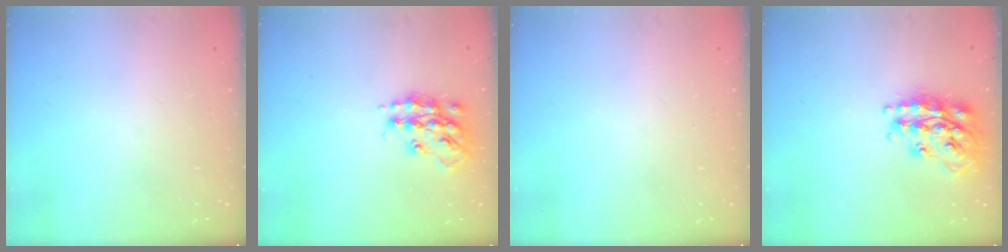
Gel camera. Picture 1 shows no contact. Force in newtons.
{"total": 14.9, "press": 14.8, "slide": 0.8}
{"total": 0.0}
{"total": 18.0, "press": 17.9, "slide": 1.6}